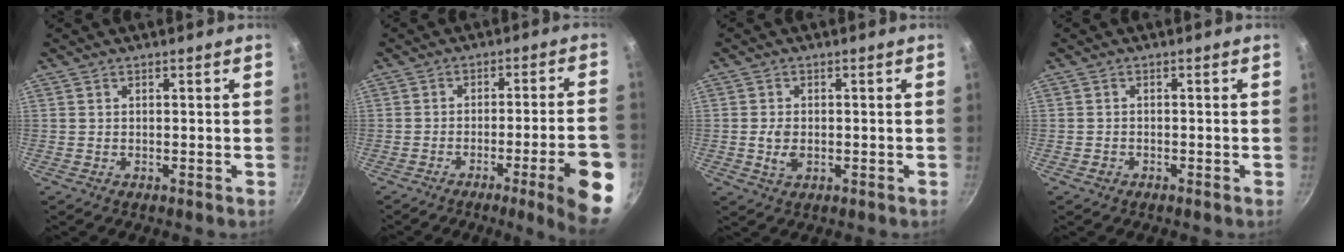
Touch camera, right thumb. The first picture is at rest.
{"total": 13.1, "force": [-5.7, 1.1, 11.8], "torque": [-0.153, 0.029, -0.069]}
{"total": 3.5, "force": [-0.4, 2.4, 2.5], "torque": [-0.042, -0.001, -0.005]}
{"total": 0.8, "force": [-0.6, 0.4, 0.3], "torque": [-0.014, 0.006, -0.010]}